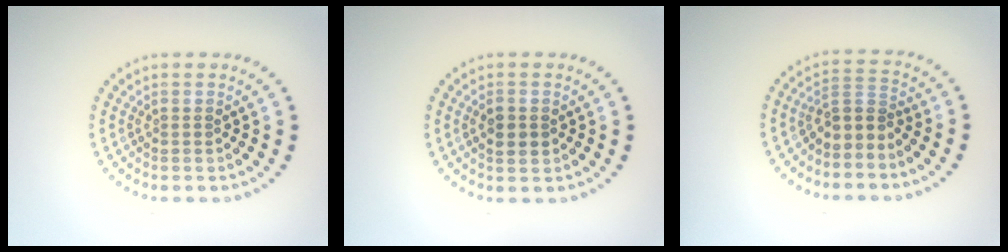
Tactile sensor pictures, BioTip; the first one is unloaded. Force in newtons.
{"total": 1.8, "press": 1.8, "slide": 0.1}
{"total": 2.4, "press": 2.0, "slide": 1.4}